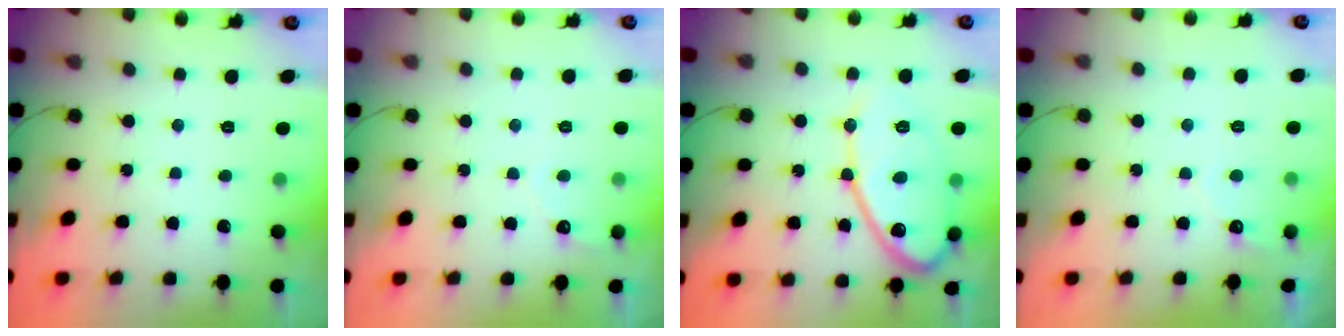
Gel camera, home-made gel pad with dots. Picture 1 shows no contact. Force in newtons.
{"total": 2.2, "press": 2.2, "slide": 0.2}
{"total": 15.6, "press": 15.6, "slide": 1.4}
{"total": 2.8, "press": 2.8, "slide": 0.1}